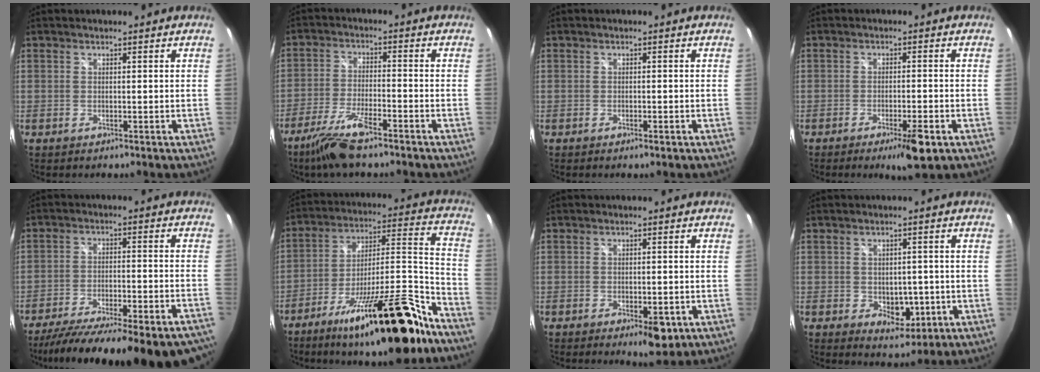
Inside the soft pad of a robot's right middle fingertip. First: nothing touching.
{"total": 9.4, "force": [-7.0, 1.7, 6.1], "torque": [-0.140, -0.016, -0.132]}
{"total": 0.9, "force": [-0.6, 0.2, 0.7], "torque": [-0.011, 0.002, -0.009]}
{"total": 5.9, "force": [-3.4, 0.6, 4.8], "torque": [-0.086, -0.008, -0.049]}
{"total": 28.9, "force": [-24.3, 5.5, 14.7], "torque": [-0.242, -0.055, -0.335]}
{"total": 25.6, "force": [-18.1, 5.6, 17.1], "torque": [-0.262, -0.006, -0.281]}
{"total": 5.6, "force": [-2.8, 2.1, 4.3], "torque": [-0.065, -0.007, -0.032]}
{"total": 6.5, "force": [-1.8, 4.5, 4.4], "torque": [-0.066, -0.005, -0.015]}